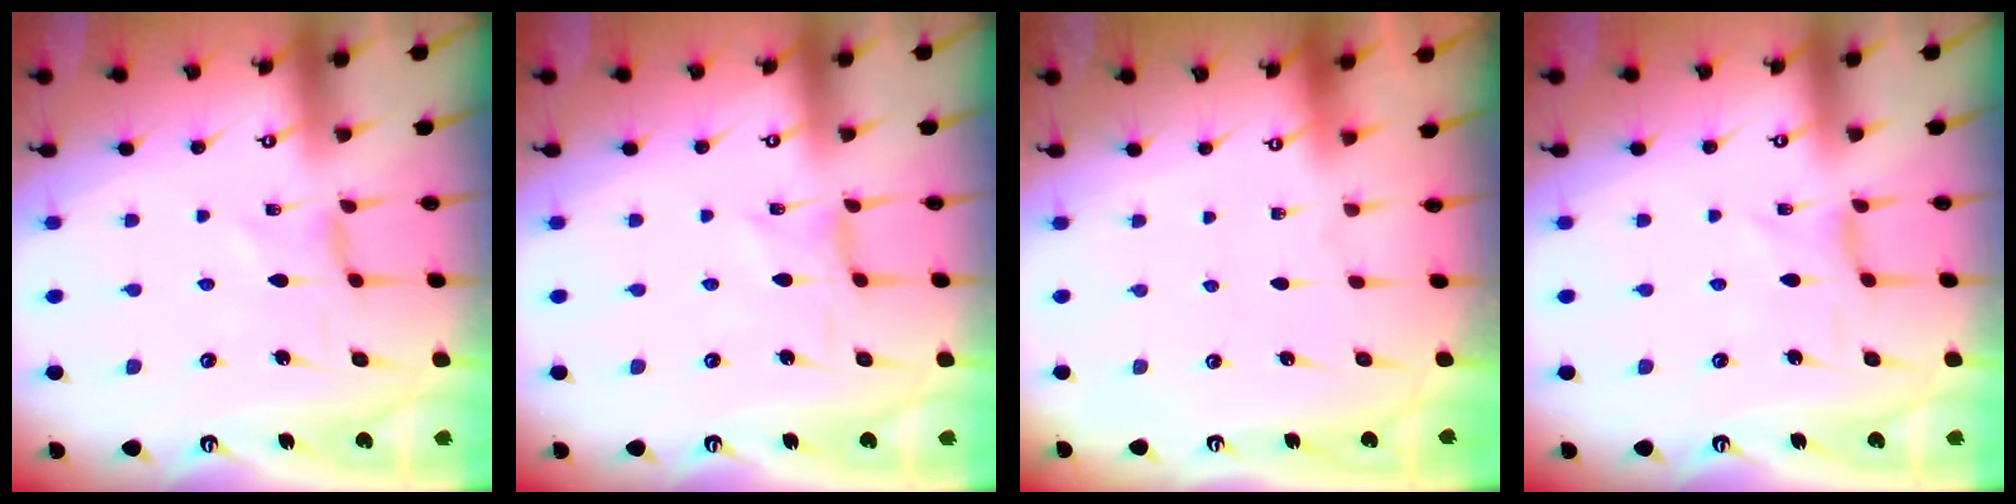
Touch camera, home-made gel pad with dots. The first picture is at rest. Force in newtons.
{"total": 0.5, "press": 0.5, "slide": 0.1}
{"total": 0.0}
{"total": 0.0}